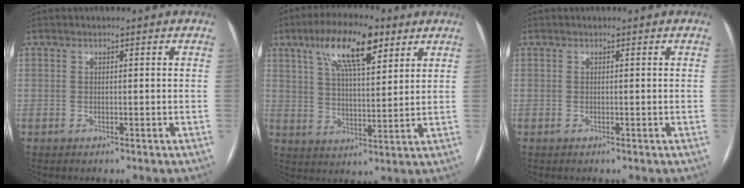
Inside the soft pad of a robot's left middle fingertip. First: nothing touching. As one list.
[{"total": 11.9, "force": [6.6, 3.5, 9.3], "torque": [-0.167, 0.017, 0.115]}, {"total": 0.0}]